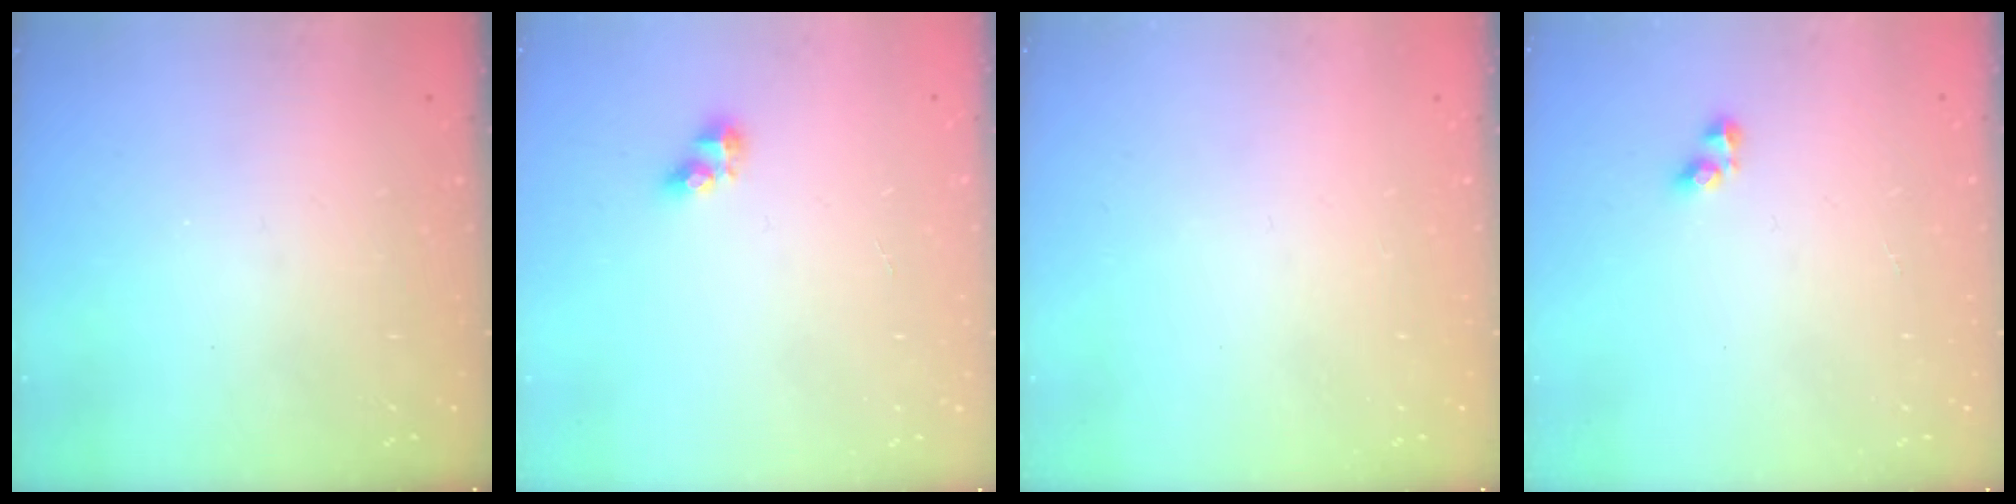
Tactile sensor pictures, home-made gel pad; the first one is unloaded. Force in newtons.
{"total": 4.0, "press": 4.0, "slide": 0.5}
{"total": 0.0}
{"total": 3.2, "press": 3.2, "slide": 0.4}